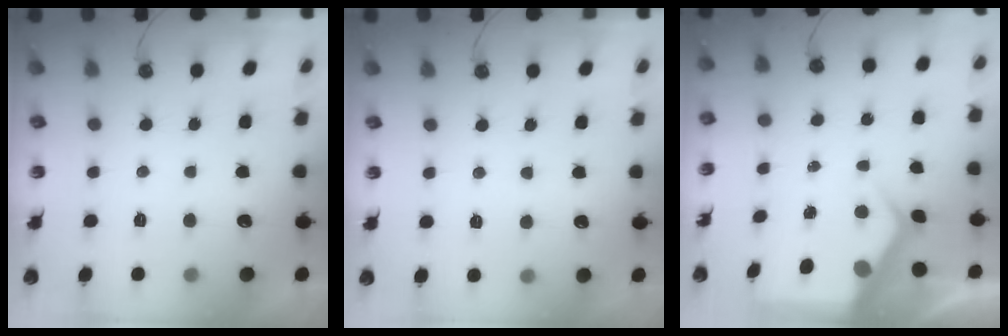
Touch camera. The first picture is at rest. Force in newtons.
{"total": 5.4, "press": 5.3, "slide": 0.6}
{"total": 5.8, "press": 5.8, "slide": 0.6}